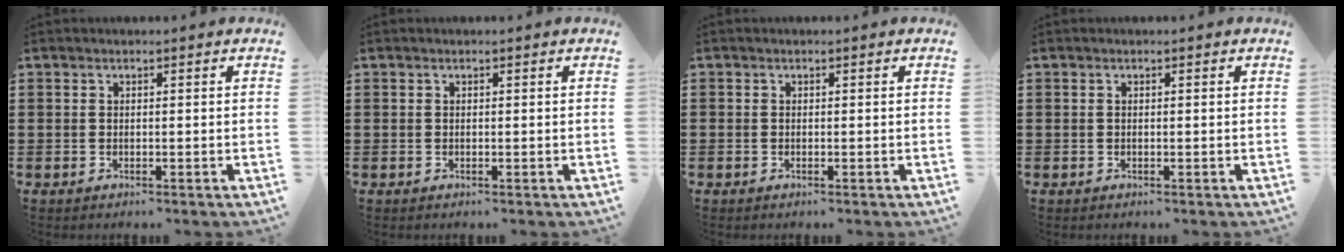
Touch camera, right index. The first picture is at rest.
{"total": 0.0}
{"total": 0.0}
{"total": 0.0}